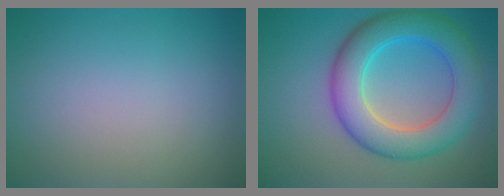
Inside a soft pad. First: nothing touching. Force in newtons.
{"total": 7.6, "press": 7.6, "slide": 0.2}